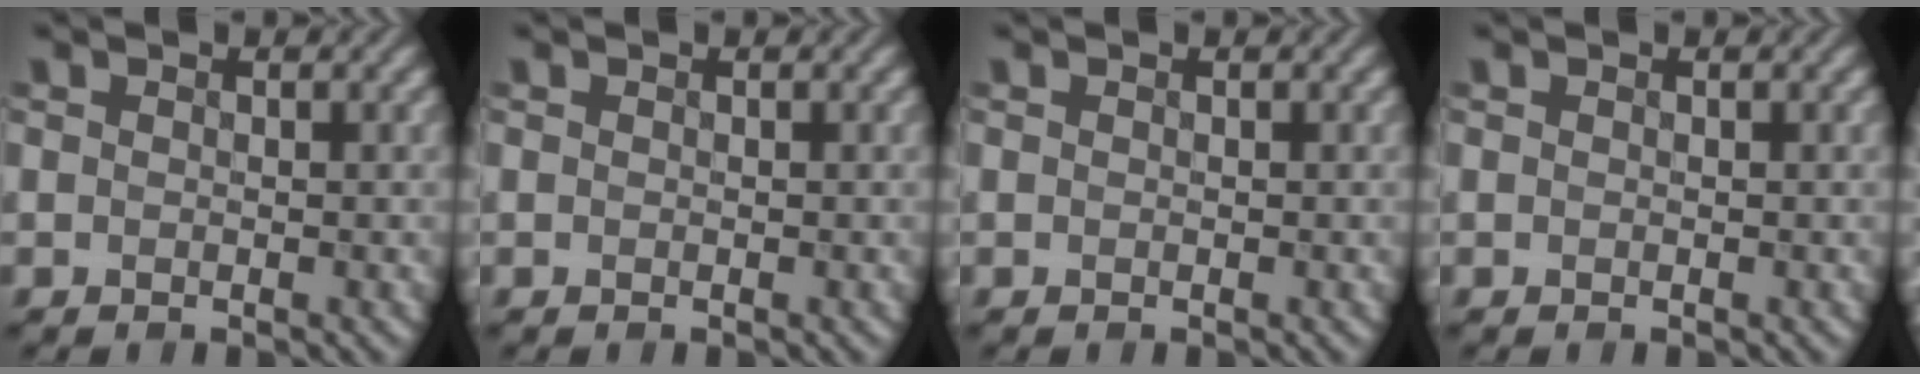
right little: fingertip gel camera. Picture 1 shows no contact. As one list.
[{"total": 0.0}, {"total": 0.0}, {"total": 0.0}]